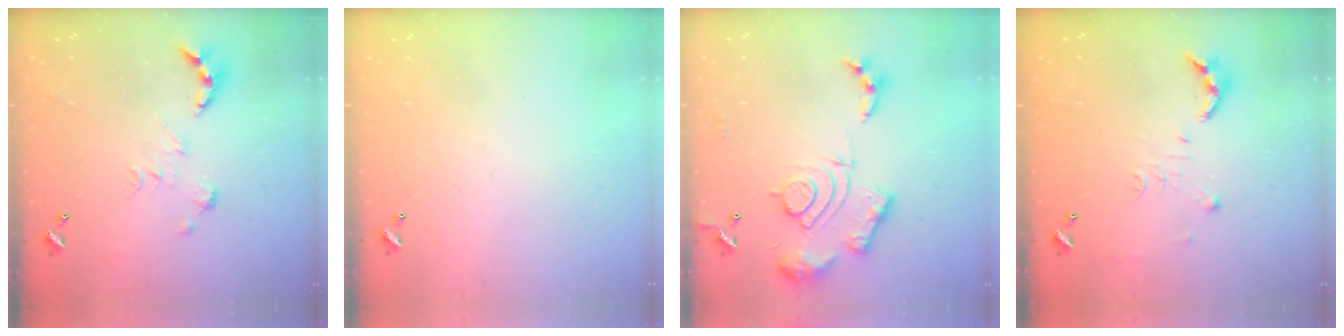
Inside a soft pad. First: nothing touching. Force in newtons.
{"total": 0.0}
{"total": 17.4, "press": 17.3, "slide": 1.7}
{"total": 8.7, "press": 8.7, "slide": 0.8}